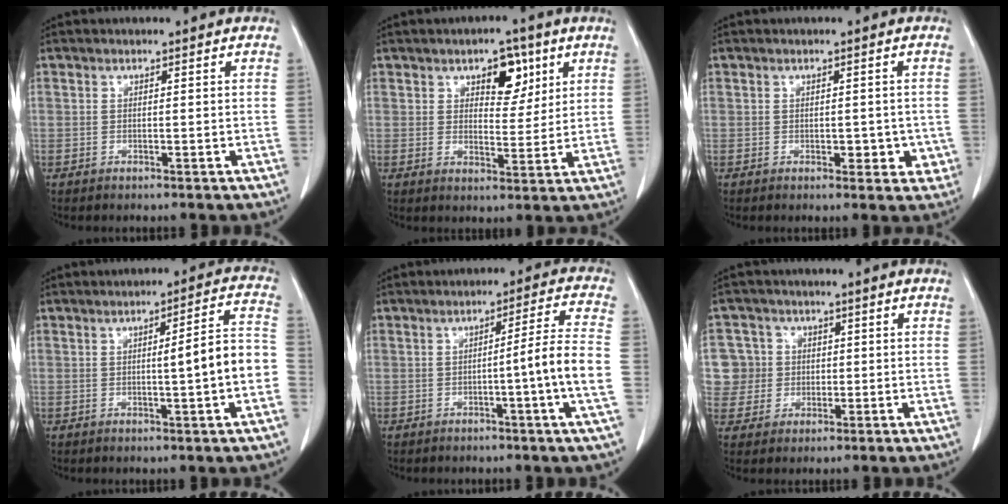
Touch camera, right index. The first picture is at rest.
{"total": 6.2, "force": [3.2, 3.2, 4.2], "torque": [-0.056, 0.005, 0.048]}
{"total": 3.5, "force": [-0.6, 2.3, 2.6], "torque": [-0.016, 0.007, 0.003]}
{"total": 8.2, "force": [-1.1, 0.1, 8.1], "torque": [-0.107, 0.020, -0.016]}
{"total": 6.7, "force": [-1.2, -1.2, 6.5], "torque": [-0.094, 0.005, -0.020]}
{"total": 7.2, "force": [1.0, 7.1, 0.3], "torque": [-0.010, 0.028, 0.029]}